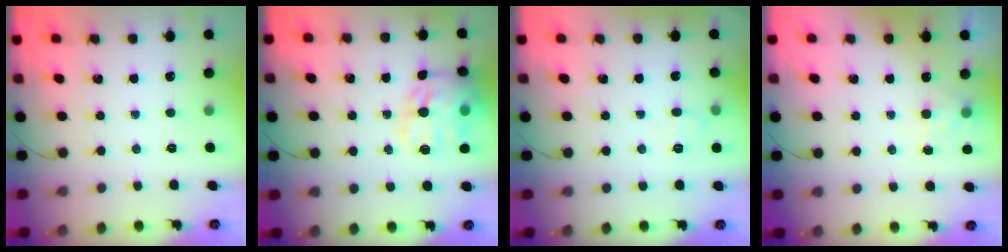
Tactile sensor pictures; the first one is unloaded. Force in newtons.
{"total": 16.4, "press": 16.2, "slide": 2.6}
{"total": 6.2, "press": 6.1, "slide": 1.5}
{"total": 5.7, "press": 5.5, "slide": 1.5}